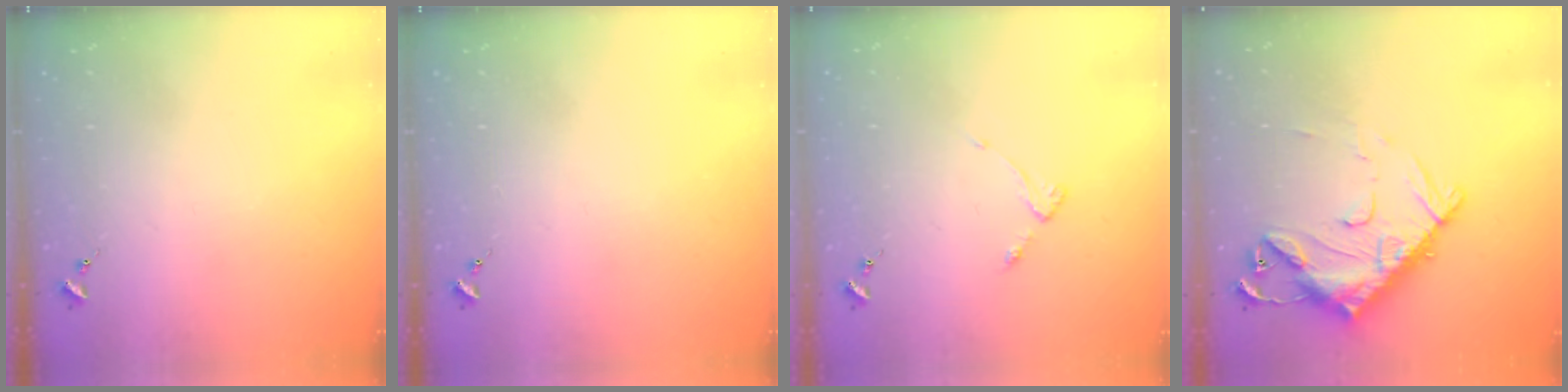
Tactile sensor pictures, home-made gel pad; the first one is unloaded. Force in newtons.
{"total": 0.0}
{"total": 2.8, "press": 2.7, "slide": 0.5}
{"total": 16.1, "press": 16.0, "slide": 1.6}